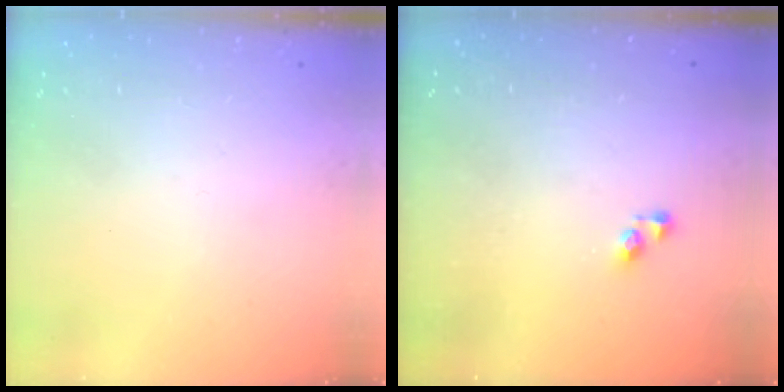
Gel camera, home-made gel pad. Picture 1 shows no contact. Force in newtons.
{"total": 3.7, "press": 3.7, "slide": 0.2}